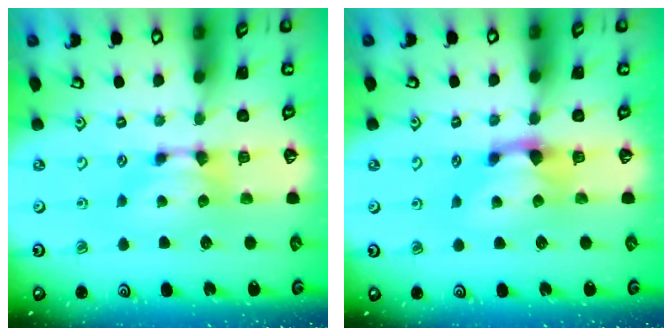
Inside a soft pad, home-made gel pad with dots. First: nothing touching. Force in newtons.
{"total": 1.5, "press": 0.7, "slide": 1.3}